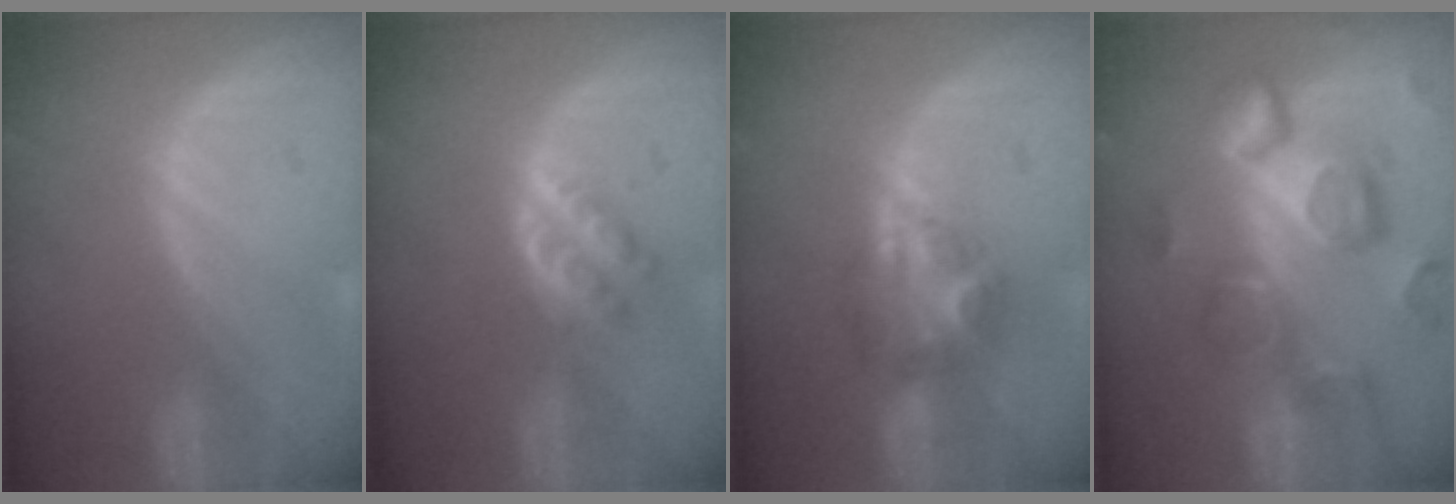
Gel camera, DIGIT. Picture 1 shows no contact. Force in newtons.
{"total": 4.1, "press": 4.0, "slide": 0.9}
{"total": 6.5, "press": 6.1, "slide": 2.3}
{"total": 12.4, "press": 10.8, "slide": 6.1}